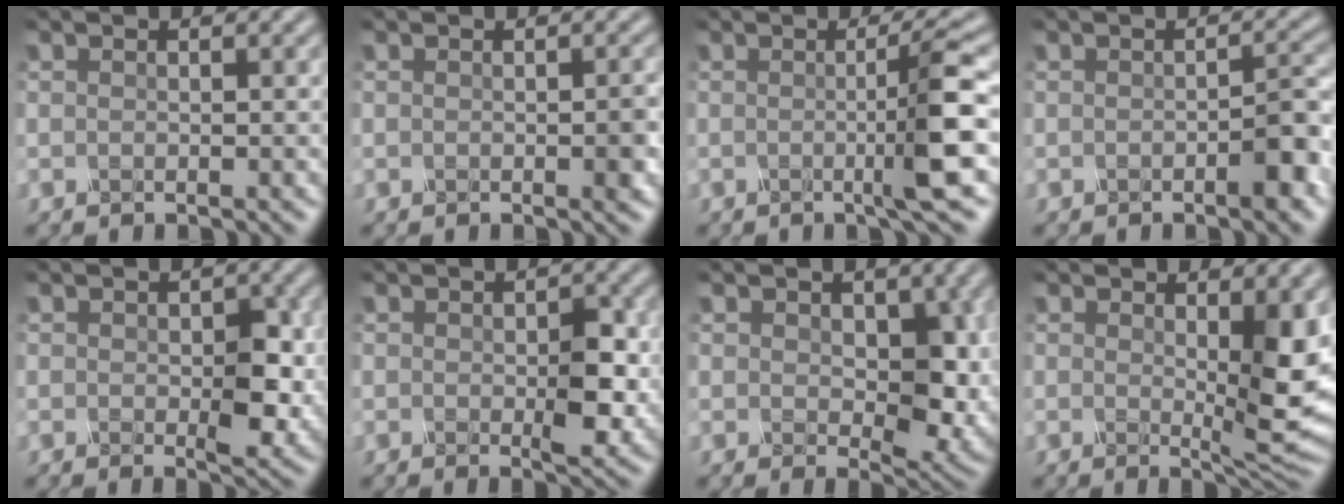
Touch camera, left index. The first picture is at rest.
{"total": 1.5, "force": [-0.6, 0.2, 1.4], "torque": [-0.025, 0.002, -0.003]}
{"total": 4.5, "force": [-0.6, 0.0, 4.5], "torque": [-0.070, 0.000, -0.014]}
{"total": 2.9, "force": [-1.7, 0.4, 2.3], "torque": [-0.040, 0.004, -0.026]}
{"total": 3.5, "force": [-0.5, 1.7, 3.1], "torque": [-0.056, -0.002, -0.001]}
{"total": 3.3, "force": [-0.6, 1.2, 2.9], "torque": [-0.057, 0.000, -0.003]}
{"total": 5.7, "force": [-0.1, 3.4, 4.6], "torque": [-0.074, -0.004, 0.005]}
{"total": 6.4, "force": [0.2, 1.7, 6.2], "torque": [-0.108, -0.010, 0.012]}